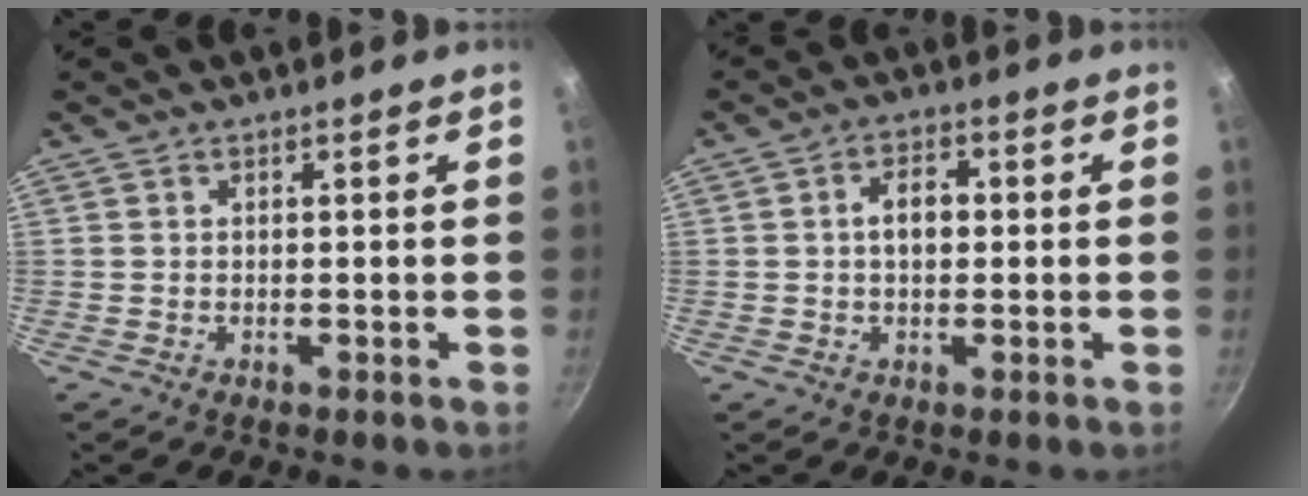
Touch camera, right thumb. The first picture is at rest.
{"total": 4.6, "force": [0.2, 3.0, 3.5], "torque": [-0.038, 0.016, -0.001]}